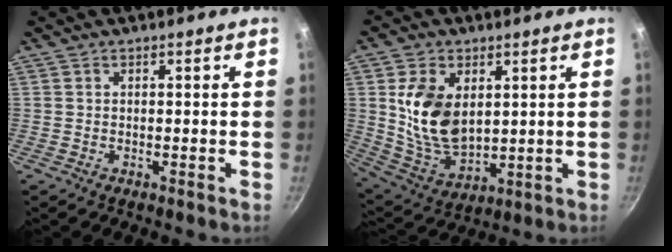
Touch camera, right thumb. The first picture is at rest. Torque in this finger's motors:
{"motor_torque": [1.58, 1.59, 1.27, -0.22, 0.32]}